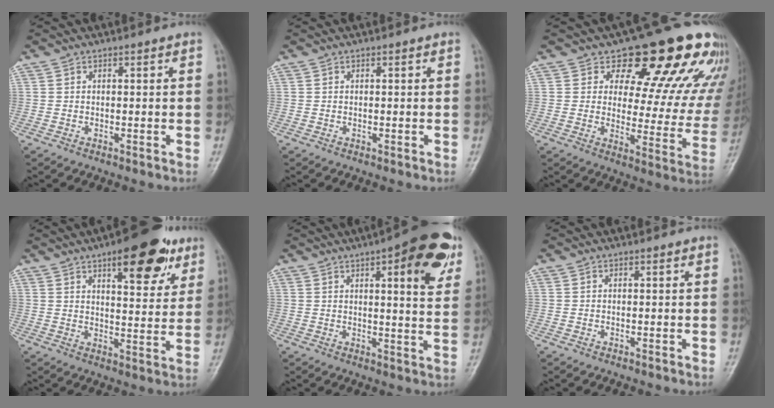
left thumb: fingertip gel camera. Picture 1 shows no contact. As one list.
[{"total": 0.0}, {"total": 19.5, "force": [13.4, 8.8, 11.2], "torque": [-0.080, -0.069, 0.159]}, {"total": 15.1, "force": [8.4, 5.8, 11.0], "torque": [-0.108, -0.031, 0.115]}, {"total": 15.1, "force": [7.0, 4.5, 12.5], "torque": [-0.125, -0.018, 0.084]}, {"total": 0.0}]